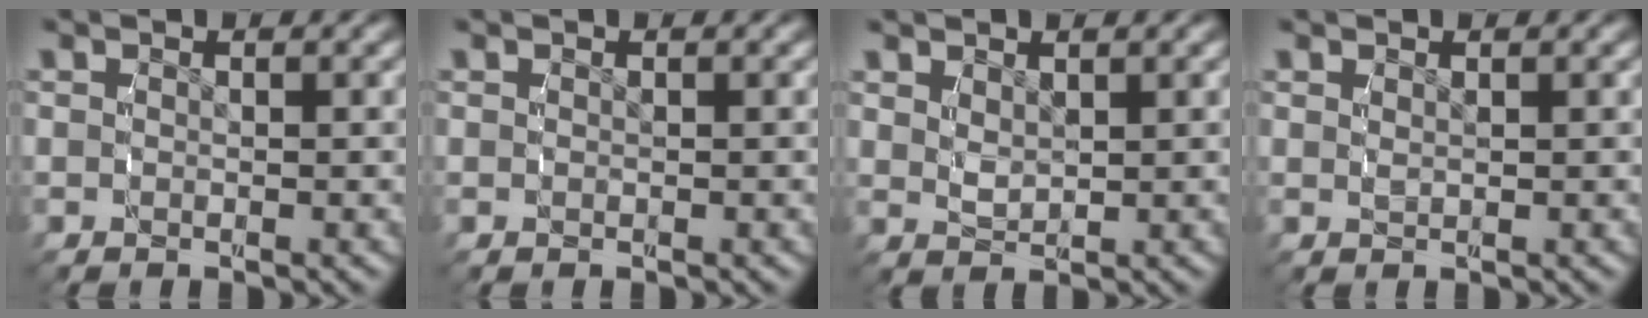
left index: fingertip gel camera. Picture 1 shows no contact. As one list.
[{"total": 0.0}, {"total": 1.4, "force": [0.9, 0.5, 0.9], "torque": [-0.019, -0.003, 0.022]}, {"total": 0.5, "force": [0.4, -0.3, 0.3], "torque": [-0.003, 0.001, 0.010]}]